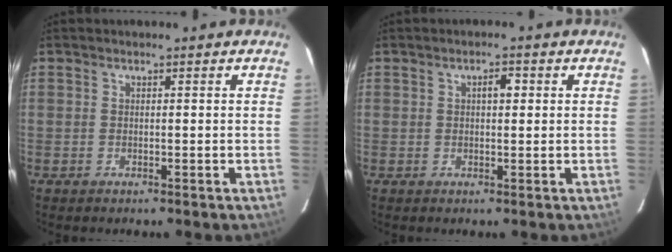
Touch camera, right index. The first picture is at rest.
{"total": 2.0, "force": [0.5, 0.8, 1.7], "torque": [-0.029, 0.007, 0.007]}